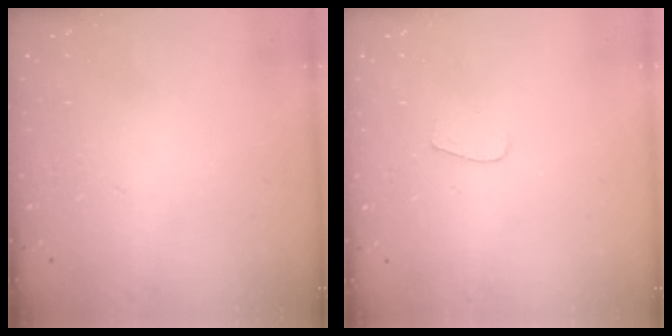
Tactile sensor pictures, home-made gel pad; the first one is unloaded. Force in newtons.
{"total": 3.5, "press": 3.5, "slide": 0.3}